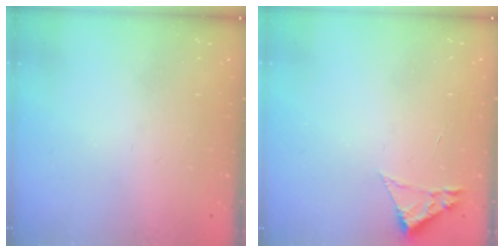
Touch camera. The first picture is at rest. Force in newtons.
{"total": 1.8, "press": 1.8, "slide": 0.2}